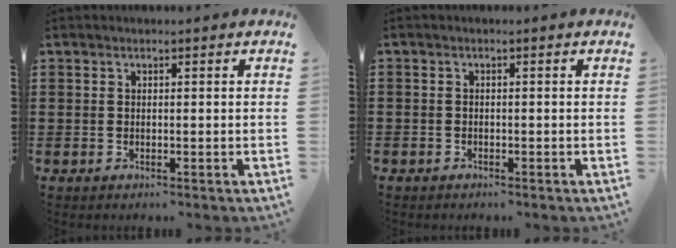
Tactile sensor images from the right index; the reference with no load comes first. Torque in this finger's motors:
{"motor_torque": [-2.14, 0.00, -1.05, -0.21]}